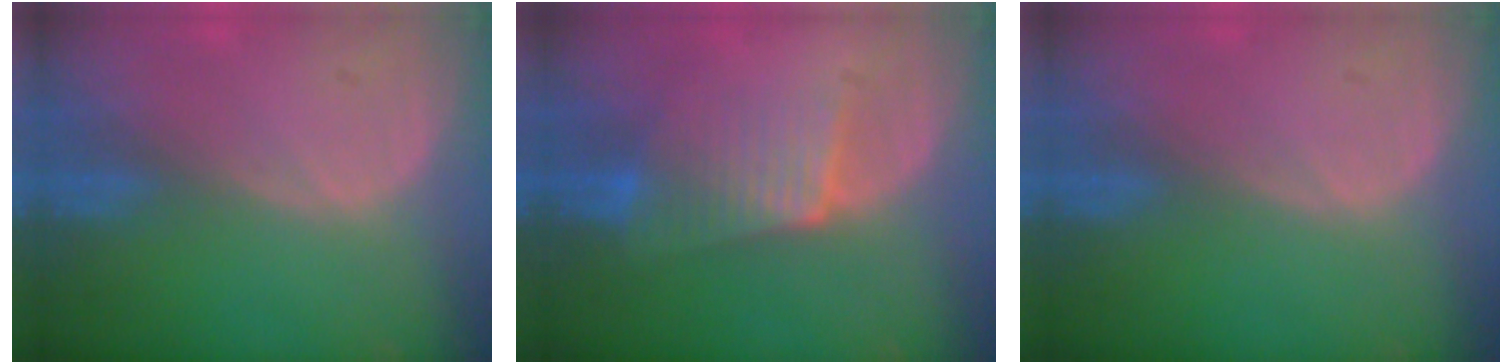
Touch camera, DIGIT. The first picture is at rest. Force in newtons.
{"total": 6.2, "press": 5.9, "slide": 1.8}
{"total": 0.0}